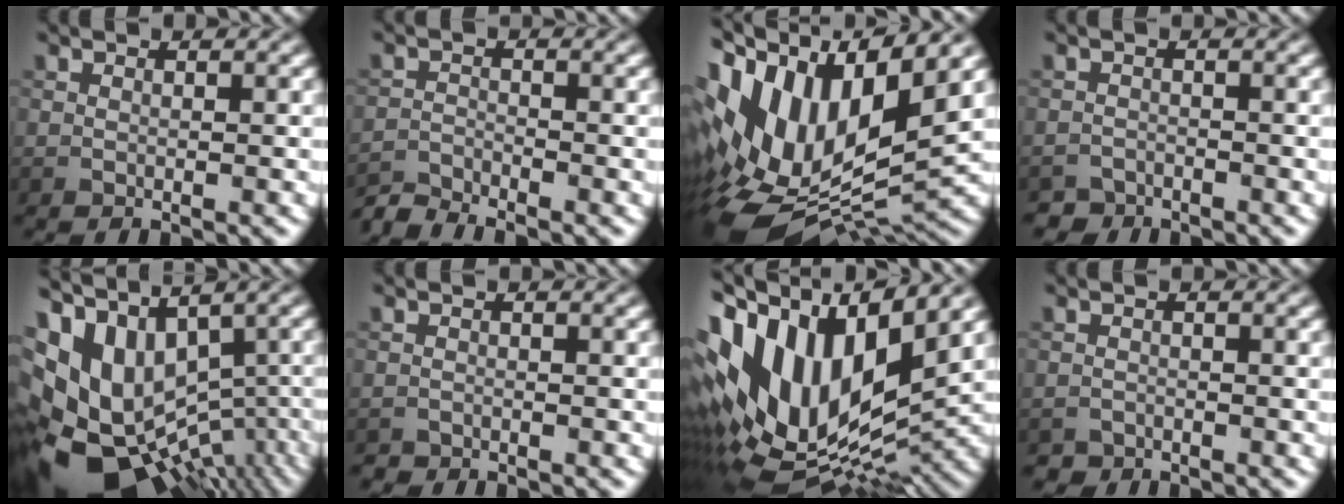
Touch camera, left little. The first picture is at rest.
{"total": 2.9, "force": [-2.8, 0.2, 0.5], "torque": [-0.014, -0.004, -0.065]}
{"total": 15.7, "force": [1.7, 7.7, 13.6], "torque": [-0.260, 0.008, 0.038]}
{"total": 1.8, "force": [-1.7, 0.6, -0.2], "torque": [0.007, 0.003, -0.032]}
{"total": 13.1, "force": [-3.1, 8.8, 9.3], "torque": [-0.148, 0.006, 0.000]}
{"total": 0.9, "force": [-0.9, 0.3, -0.1], "torque": [0.004, -0.003, -0.019]}
{"total": 16.9, "force": [2.2, 8.0, 14.7], "torque": [-0.268, 0.019, 0.034]}
{"total": 1.3, "force": [-1.2, 0.5, -0.2], "torque": [0.004, 0.002, -0.023]}